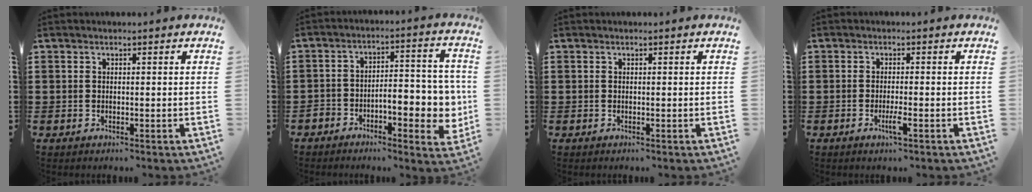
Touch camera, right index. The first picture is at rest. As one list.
[{"total": 7.1, "force": [-3.0, 3.7, 5.3], "torque": [-0.073, 0.004, -0.053]}, {"total": 0.0}, {"total": 2.5, "force": [-1.2, 0.2, 2.2], "torque": [-0.045, -0.005, -0.024]}]